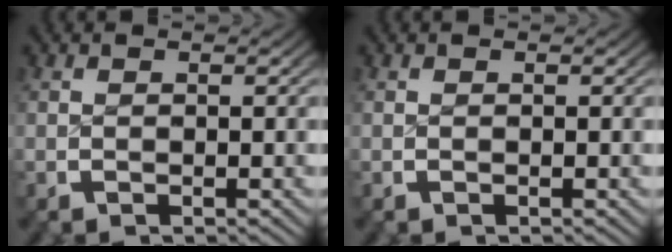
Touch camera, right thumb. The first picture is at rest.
{"total": 0.0}